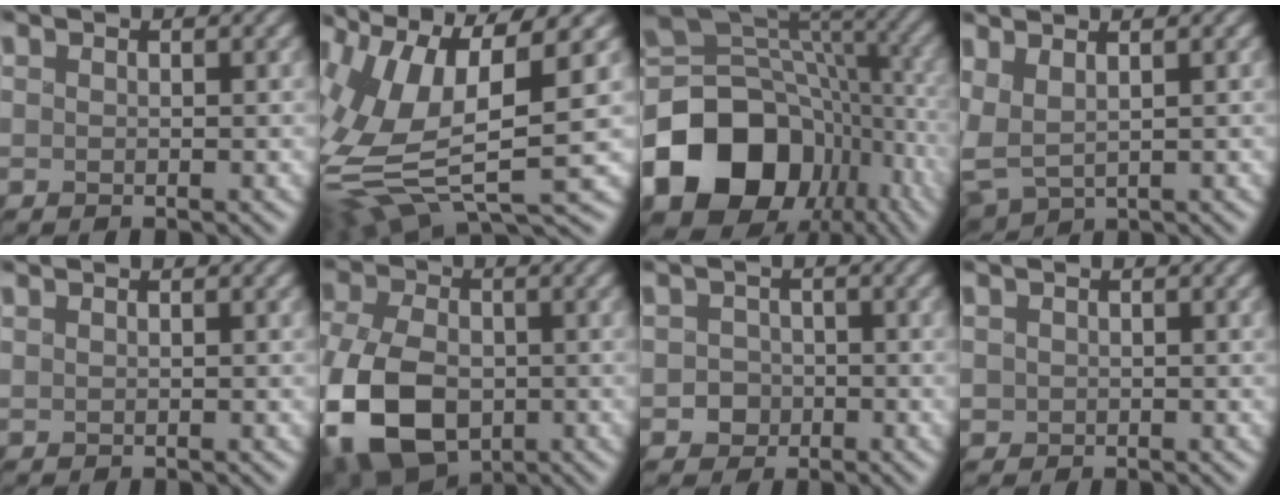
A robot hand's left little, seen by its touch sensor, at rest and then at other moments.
{"total": 13.2, "force": [0.6, 5.3, 12.0], "torque": [-0.268, -0.007, 0.017]}
{"total": 16.8, "force": [-7.4, 12.4, 8.6], "torque": [-0.176, -0.010, -0.131]}
{"total": 4.3, "force": [1.4, 2.3, 3.4], "torque": [-0.085, 0.004, 0.032]}
{"total": 0.6, "force": [0.5, 0.2, 0.3], "torque": [-0.004, 0.001, 0.006]}
{"total": 10.8, "force": [-3.9, 7.0, 7.3], "torque": [-0.172, -0.022, -0.081]}
{"total": 2.0, "force": [-0.7, 1.8, 0.5], "torque": [-0.003, -0.002, -0.014]}
{"total": 0.9, "force": [0.2, 0.9, 0.1], "torque": [-0.004, -0.002, 0.007]}